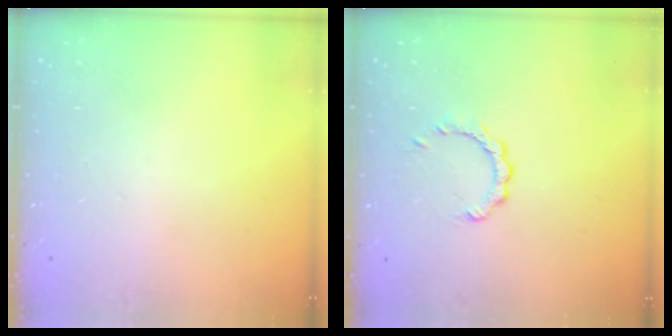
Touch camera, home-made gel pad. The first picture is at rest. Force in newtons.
{"total": 2.7, "press": 2.6, "slide": 0.2}